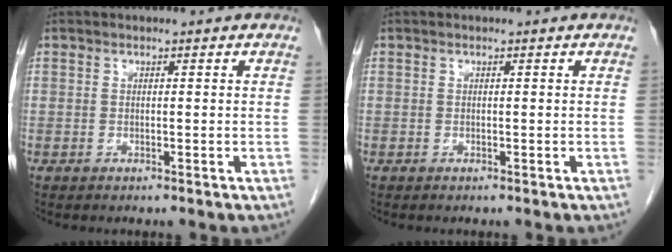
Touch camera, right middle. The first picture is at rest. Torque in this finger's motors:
{"motor_torque": [-0.23, 0.21, -0.06, -0.01]}